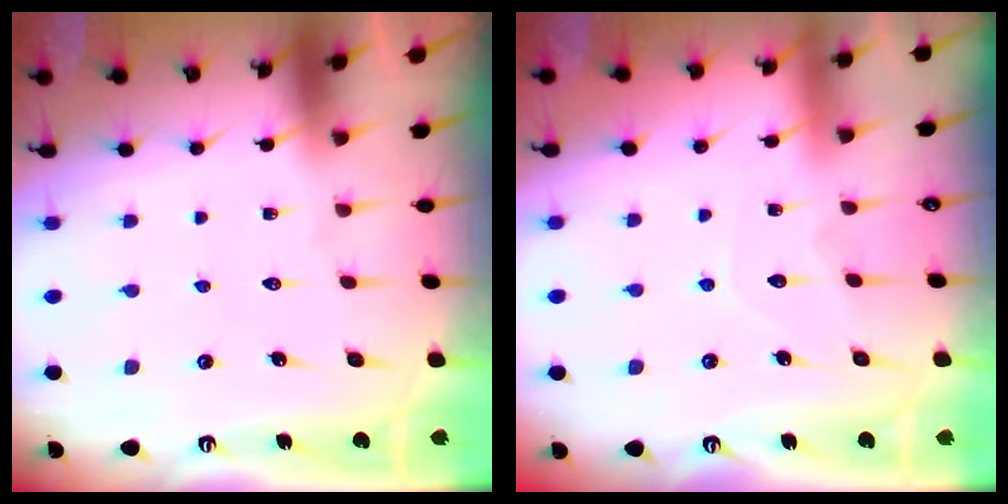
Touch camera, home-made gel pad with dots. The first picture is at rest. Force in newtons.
{"total": 3.6, "press": 3.6, "slide": 0.3}